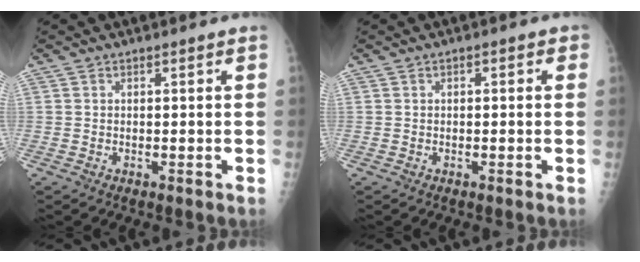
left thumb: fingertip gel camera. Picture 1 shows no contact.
{"total": 1.8, "force": [0.3, 1.0, 1.4], "torque": [-0.009, 0.005, -0.005]}